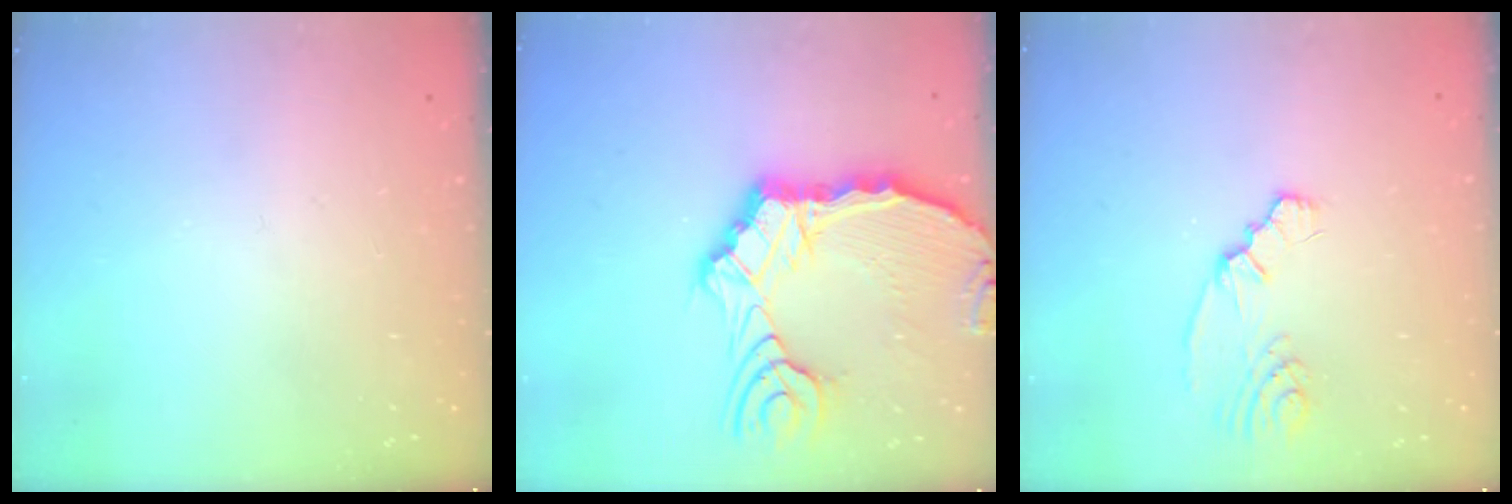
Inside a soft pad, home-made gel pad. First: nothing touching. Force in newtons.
{"total": 14.4, "press": 14.3, "slide": 1.8}
{"total": 2.5, "press": 2.3, "slide": 0.9}